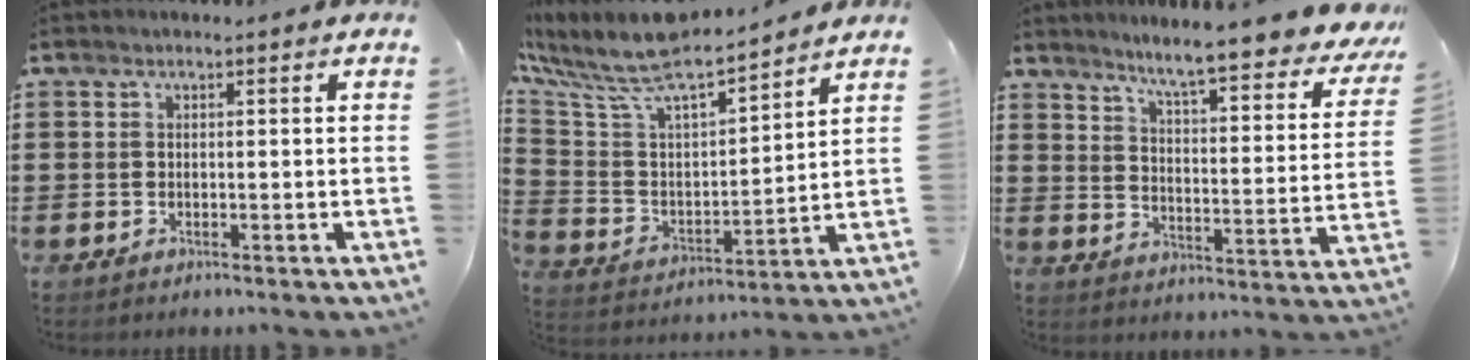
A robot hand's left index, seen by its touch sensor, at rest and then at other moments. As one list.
[{"total": 8.1, "force": [7.5, 1.0, 3.1], "torque": [-0.098, -0.060, 0.123]}, {"total": 6.9, "force": [6.1, -0.8, 3.3], "torque": [-0.080, -0.054, 0.094]}]